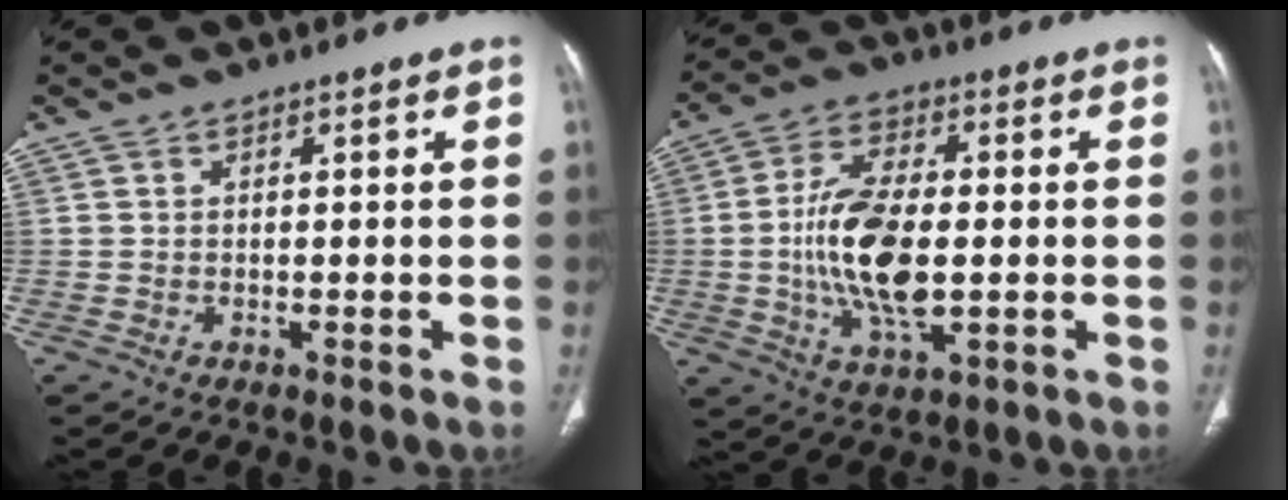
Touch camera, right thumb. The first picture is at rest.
{"total": 14.5, "force": [-1.0, 6.7, 12.8], "torque": [-0.247, 0.000, -0.017]}